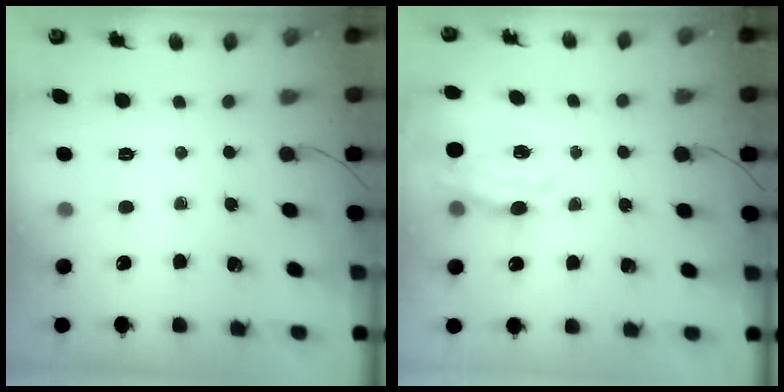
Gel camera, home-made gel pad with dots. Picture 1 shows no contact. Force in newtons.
{"total": 12.8, "press": 12.2, "slide": 3.8}